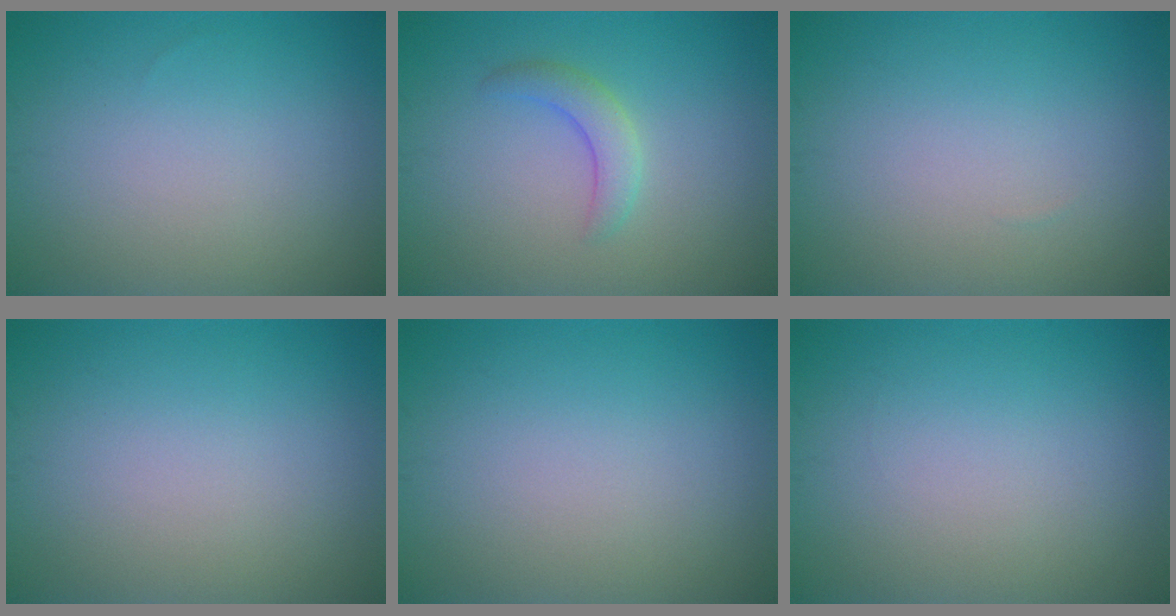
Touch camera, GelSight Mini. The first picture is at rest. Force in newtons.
{"total": 2.3, "press": 2.2, "slide": 0.2}
{"total": 0.0}
{"total": 0.0}
{"total": 0.0}
{"total": 0.0}